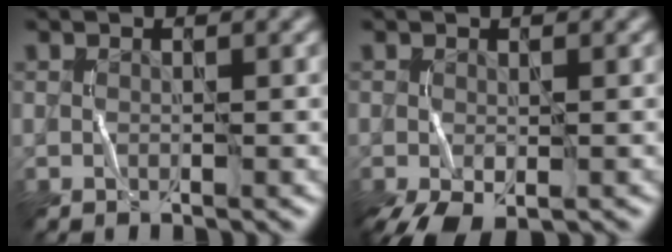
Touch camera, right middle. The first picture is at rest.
{"total": 4.0, "force": [-1.9, 1.9, 2.9], "torque": [-0.061, -0.015, -0.031]}